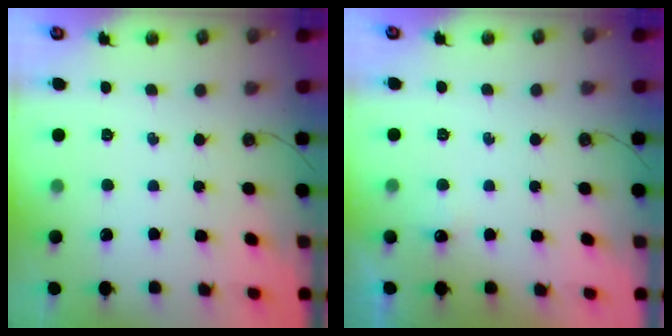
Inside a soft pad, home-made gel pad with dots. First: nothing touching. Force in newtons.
{"total": 3.9, "press": 3.9, "slide": 0.7}